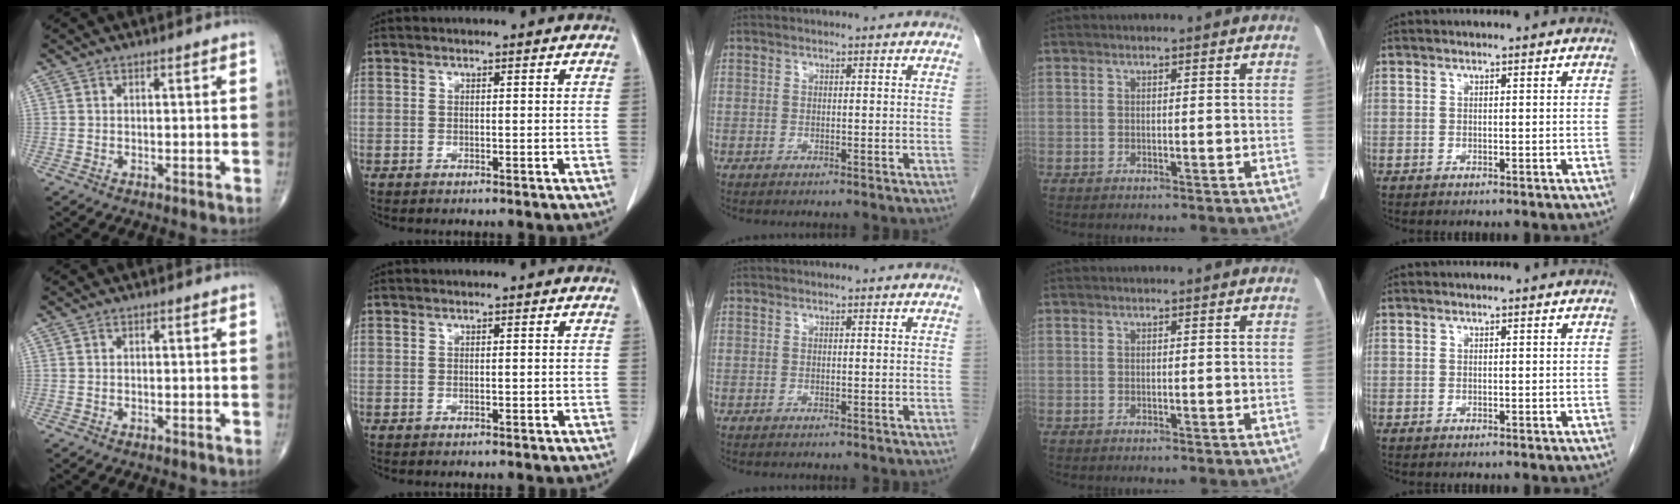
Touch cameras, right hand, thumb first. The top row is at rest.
{"index": {"total": 0.7, "force": [-0.2, 0.3, 0.6], "torque": [-0.015, 0.000, -0.001]}}